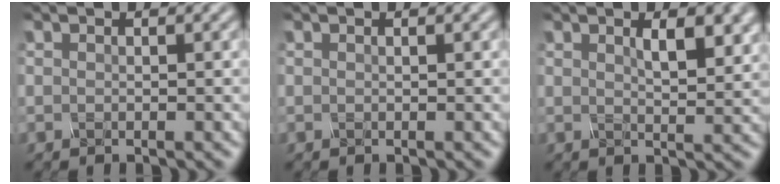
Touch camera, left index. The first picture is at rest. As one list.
[{"total": 0.0}, {"total": 3.5, "force": [1.3, 1.3, 3.0], "torque": [-0.047, 0.000, 0.027]}]